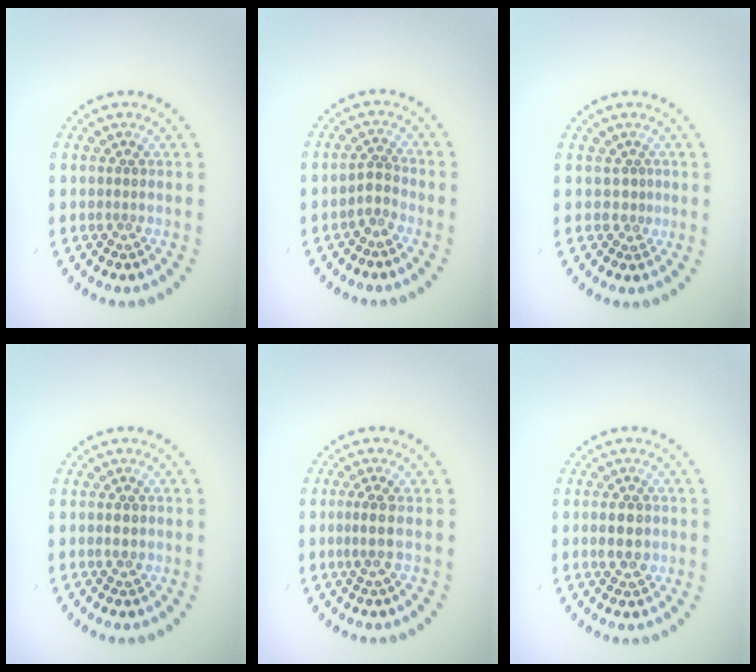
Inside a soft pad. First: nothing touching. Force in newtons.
{"total": 1.6, "press": 1.1, "slide": 1.1}
{"total": 0.8, "press": 0.3, "slide": 0.8}
{"total": 1.1, "press": 1.1, "slide": 0.2}
{"total": 1.8, "press": 1.3, "slide": 1.3}
{"total": 2.6, "press": 2.6, "slide": 0.1}